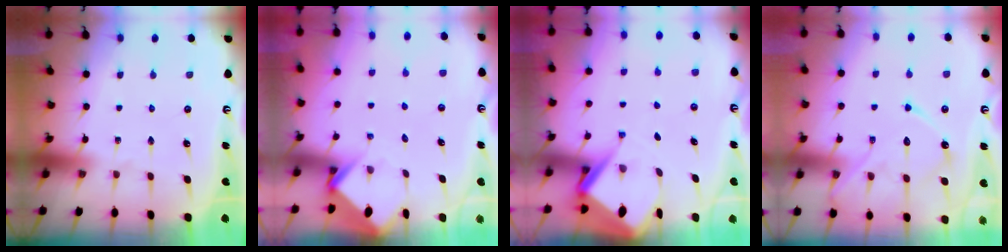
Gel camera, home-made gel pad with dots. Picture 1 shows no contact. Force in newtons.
{"total": 3.9, "press": 3.9, "slide": 0.3}
{"total": 6.8, "press": 6.8, "slide": 0.7}
{"total": 14.2, "press": 14.2, "slide": 1.0}